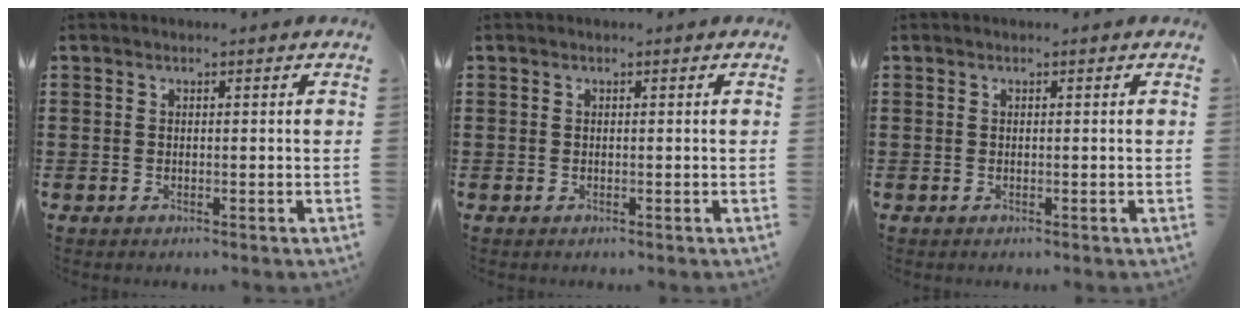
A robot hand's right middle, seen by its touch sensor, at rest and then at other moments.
{"total": 0.0}
{"total": 0.0}